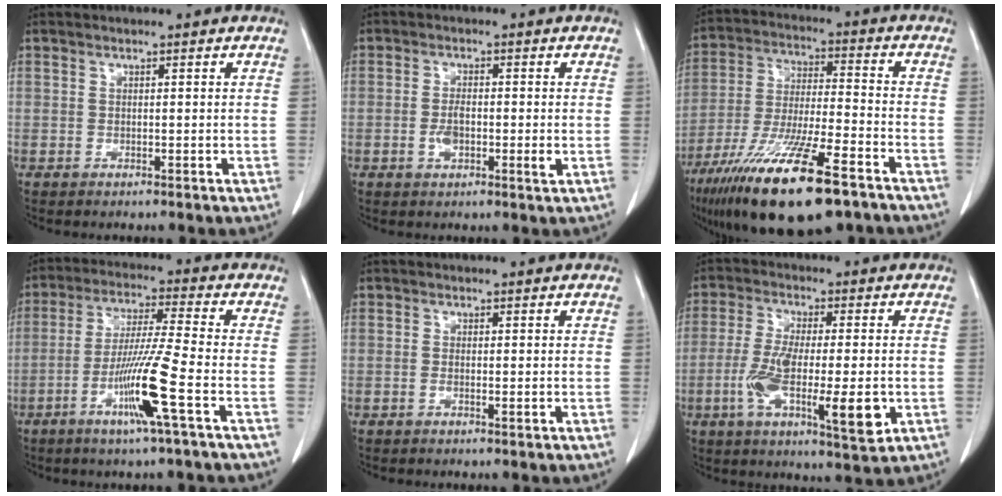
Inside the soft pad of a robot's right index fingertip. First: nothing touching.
{"total": 4.0, "force": [-0.6, 1.2, 3.8], "torque": [-0.070, -0.001, -0.010]}
{"total": 20.0, "force": [-12.8, 3.1, 15.1], "torque": [-0.274, -0.046, -0.224]}
{"total": 10.8, "force": [-4.2, -1.5, 9.8], "torque": [-0.190, -0.016, -0.083]}
{"total": 1.0, "force": [-0.1, 0.2, 1.0], "torque": [-0.015, -0.001, 0.000]}
{"total": 13.2, "force": [-3.2, 2.6, 12.5], "torque": [-0.217, -0.019, -0.049]}